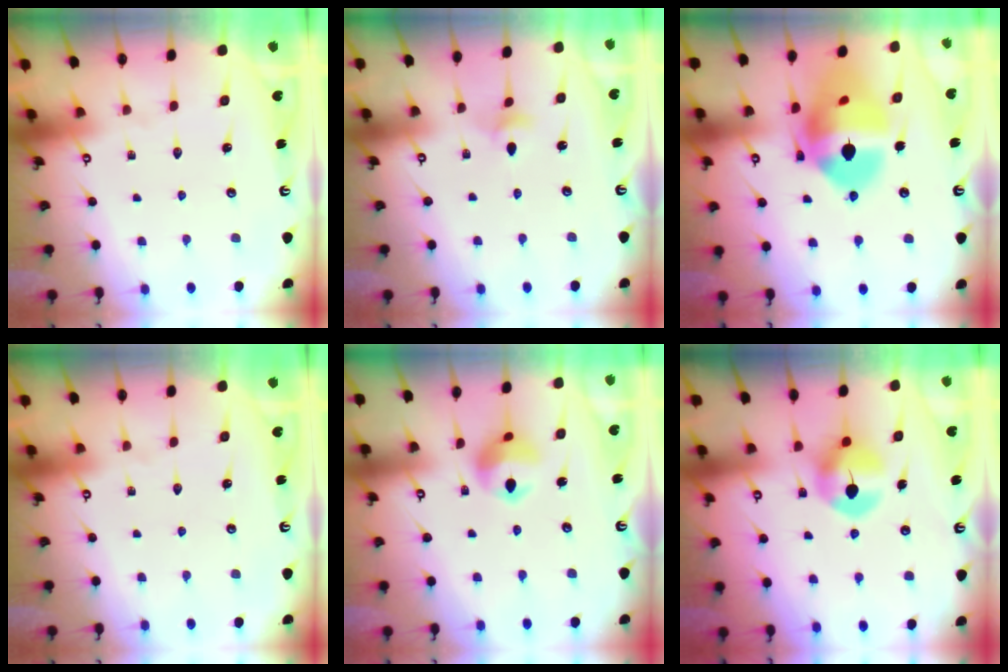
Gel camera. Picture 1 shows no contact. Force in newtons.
{"total": 2.8, "press": 2.7, "slide": 0.4}
{"total": 18.5, "press": 17.5, "slide": 5.9}
{"total": 0.0}
{"total": 10.6, "press": 10.5, "slide": 1.3}
{"total": 7.8, "press": 7.7, "slide": 0.4}